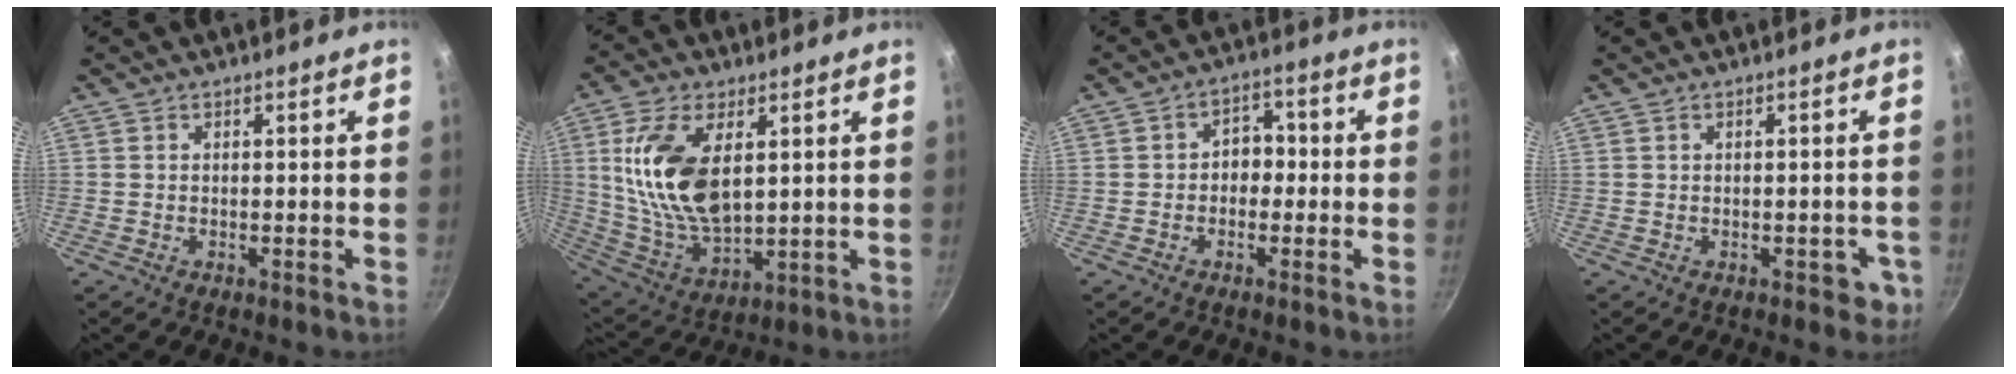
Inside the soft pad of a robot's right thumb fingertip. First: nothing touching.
{"total": 16.7, "force": [4.0, 8.8, 13.6], "torque": [-0.253, -0.021, 0.089]}
{"total": 4.5, "force": [-0.7, 3.6, 2.7], "torque": [0.000, 0.016, -0.019]}
{"total": 3.0, "force": [-1.0, 2.1, 1.9], "torque": [0.001, 0.016, -0.003]}